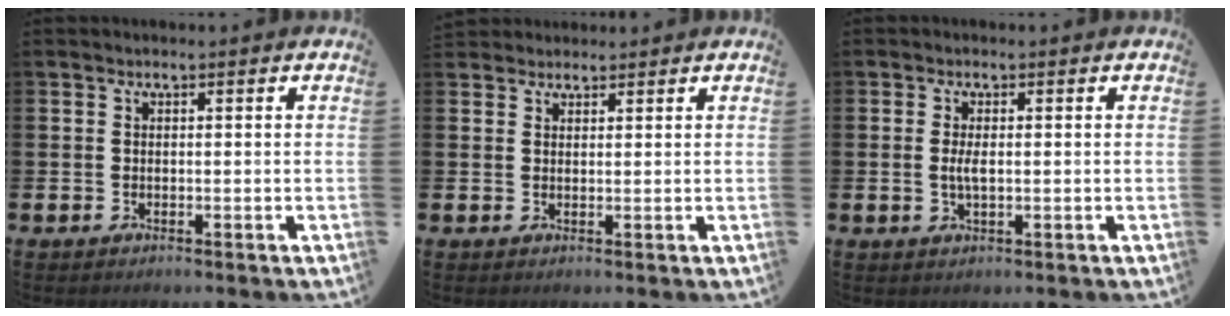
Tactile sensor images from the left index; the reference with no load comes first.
{"total": 2.2, "force": [2.0, 0.8, -0.1], "torque": [0.011, -0.006, 0.036]}
{"total": 2.2, "force": [0.0, 0.8, 2.1], "torque": [-0.037, 0.000, -0.003]}